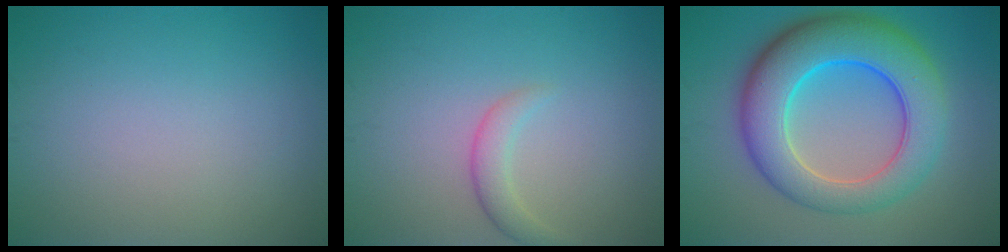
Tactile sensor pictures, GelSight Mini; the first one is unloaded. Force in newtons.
{"total": 1.9, "press": 1.9, "slide": 0.0}
{"total": 10.5, "press": 10.5, "slide": 0.3}